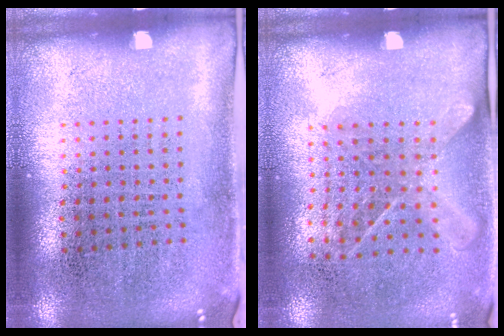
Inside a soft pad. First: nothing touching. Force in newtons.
{"total": 1.2, "press": 1.0, "slide": 0.7}